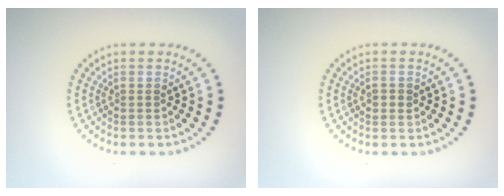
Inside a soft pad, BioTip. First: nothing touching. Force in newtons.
{"total": 0.9, "press": 0.9, "slide": 0.1}